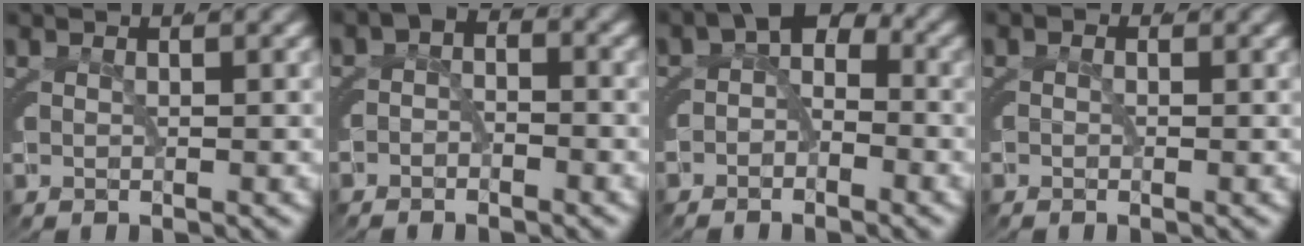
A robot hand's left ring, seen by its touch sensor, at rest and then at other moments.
{"total": 1.6, "force": [-1.0, 0.9, 0.7], "torque": [0.005, -0.006, -0.024]}
{"total": 2.0, "force": [-0.6, 1.2, 1.4], "torque": [-0.005, -0.007, -0.015]}
{"total": 0.5, "force": [-0.5, 0.0, -0.1], "torque": [0.009, -0.004, -0.012]}